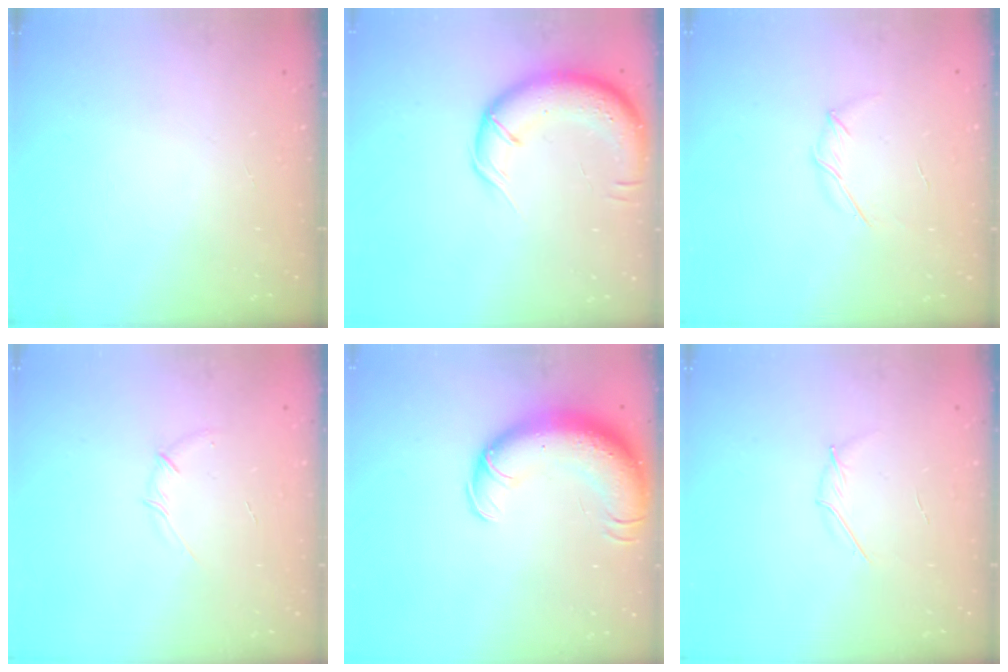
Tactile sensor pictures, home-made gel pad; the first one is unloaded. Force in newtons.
{"total": 14.0, "press": 13.7, "slide": 2.9}
{"total": 3.9, "press": 3.8, "slide": 0.9}
{"total": 3.6, "press": 3.4, "slide": 1.2}
{"total": 16.2, "press": 15.7, "slide": 3.9}
{"total": 3.6, "press": 3.5, "slide": 0.9}